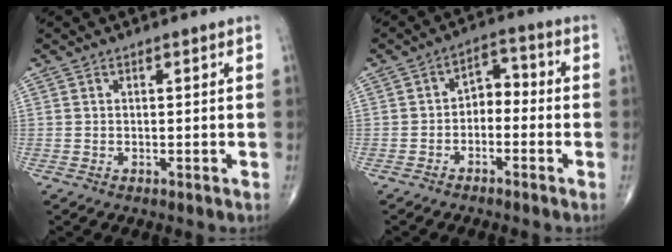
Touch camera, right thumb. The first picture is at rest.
{"total": 5.2, "force": [-1.6, 3.6, 3.4], "torque": [-0.032, 0.037, -0.040]}